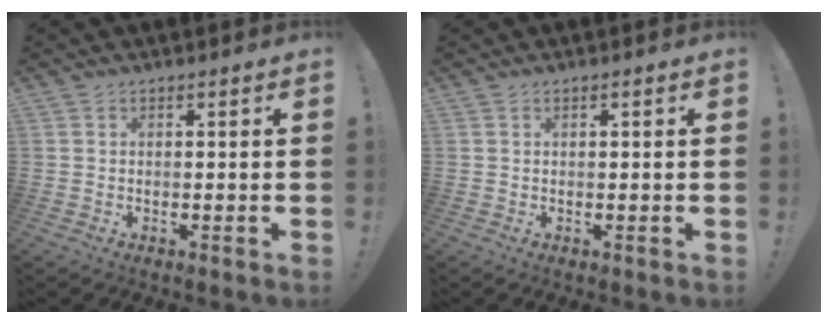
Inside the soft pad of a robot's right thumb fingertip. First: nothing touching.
{"total": 0.6, "force": [0.2, 0.0, 0.6], "torque": [-0.010, 0.000, 0.002]}